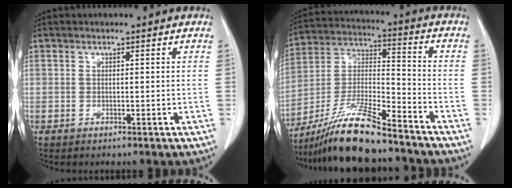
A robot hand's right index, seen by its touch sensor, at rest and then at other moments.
{"total": 15.2, "force": [-12.5, 1.4, 8.5], "torque": [-0.170, -0.012, -0.229]}